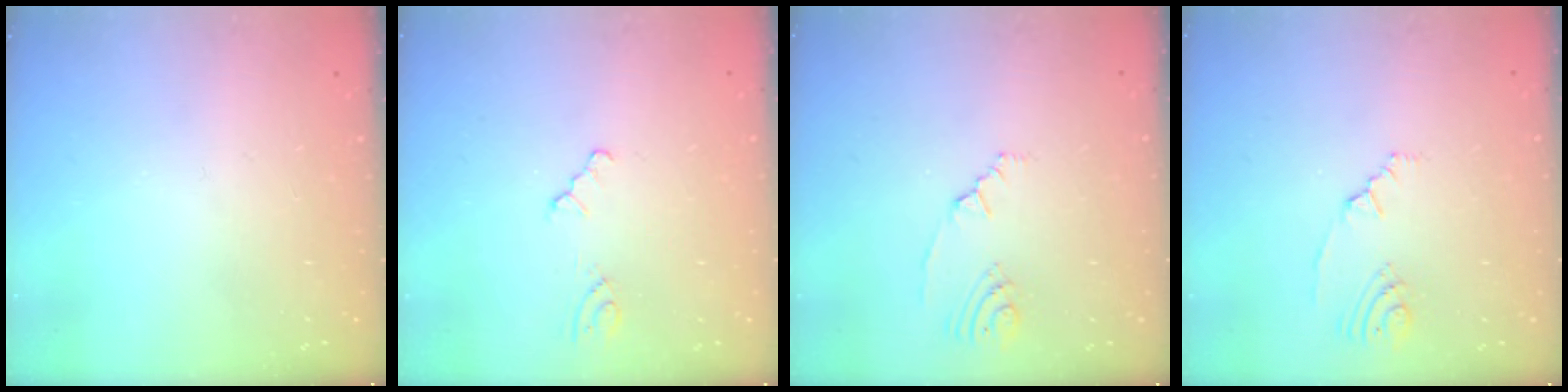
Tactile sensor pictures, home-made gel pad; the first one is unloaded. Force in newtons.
{"total": 2.1, "press": 2.0, "slide": 0.4}
{"total": 2.8, "press": 2.0, "slide": 2.0}
{"total": 2.8, "press": 2.0, "slide": 2.0}